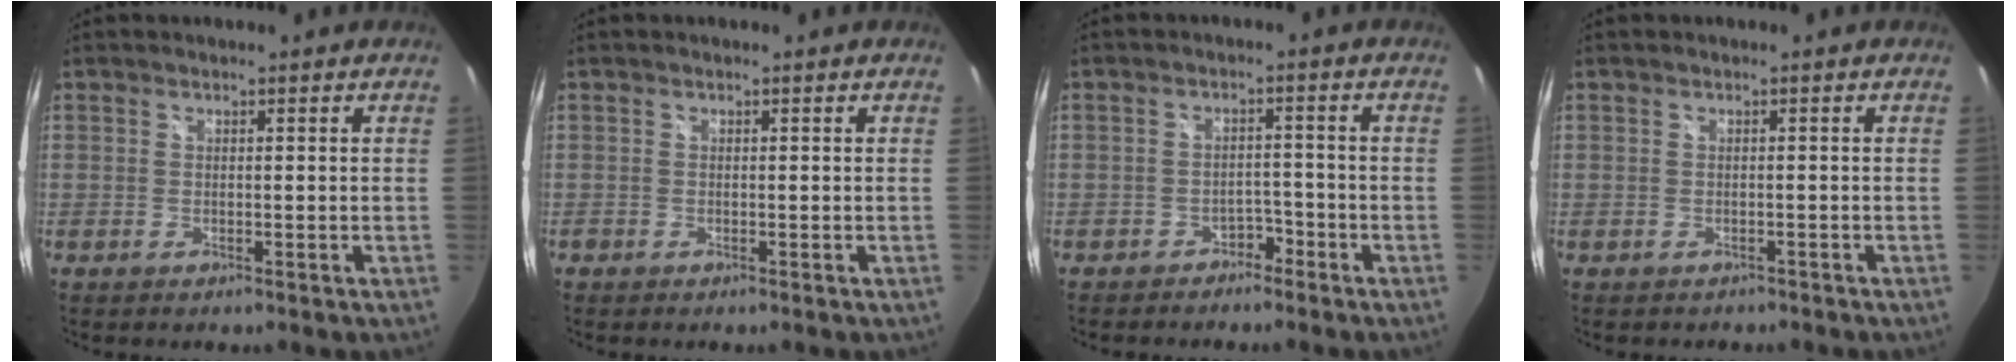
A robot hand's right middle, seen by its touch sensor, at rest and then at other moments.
{"total": 0.6, "force": [-0.4, 0.3, 0.1], "torque": [-0.002, -0.003, -0.012]}
{"total": 4.5, "force": [-3.4, 2.4, 1.7], "torque": [-0.035, 0.012, -0.044]}
{"total": 1.1, "force": [-0.8, 0.8, 0.0], "torque": [-0.004, 0.001, -0.010]}